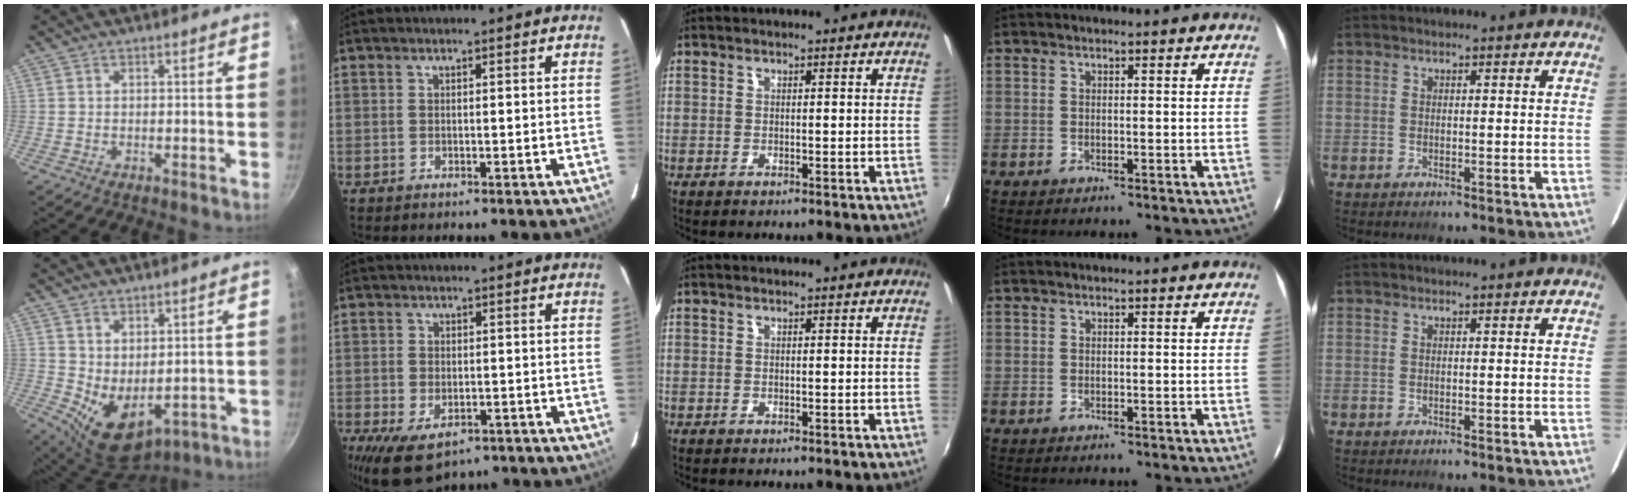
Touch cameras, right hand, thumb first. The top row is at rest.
{"thumb": {"total": 7.9, "force": [1.2, 5.0, 6.0], "torque": [-0.075, -0.028, 0.040]}, "index": {"total": 9.7, "force": [-5.4, 5.4, 6.0], "torque": [-0.128, -0.029, -0.082]}}